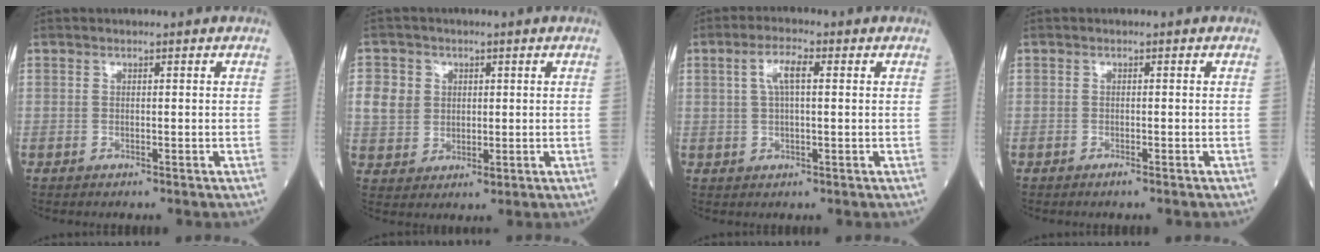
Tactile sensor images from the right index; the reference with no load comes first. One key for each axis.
{"total": 5.6, "fx": 1.3, "fy": 5.1, "fz": 2.1, "tx": -0.041, "ty": 0.010, "tz": 0.029}
{"total": 4.2, "fx": 1.1, "fy": 1.0, "fz": 3.9, "tx": -0.079, "ty": 0.015, "tz": 0.022}
{"total": 0.9, "fx": -0.8, "fy": -0.1, "fz": 0.5, "tx": -0.015, "ty": -0.003, "tz": -0.010}